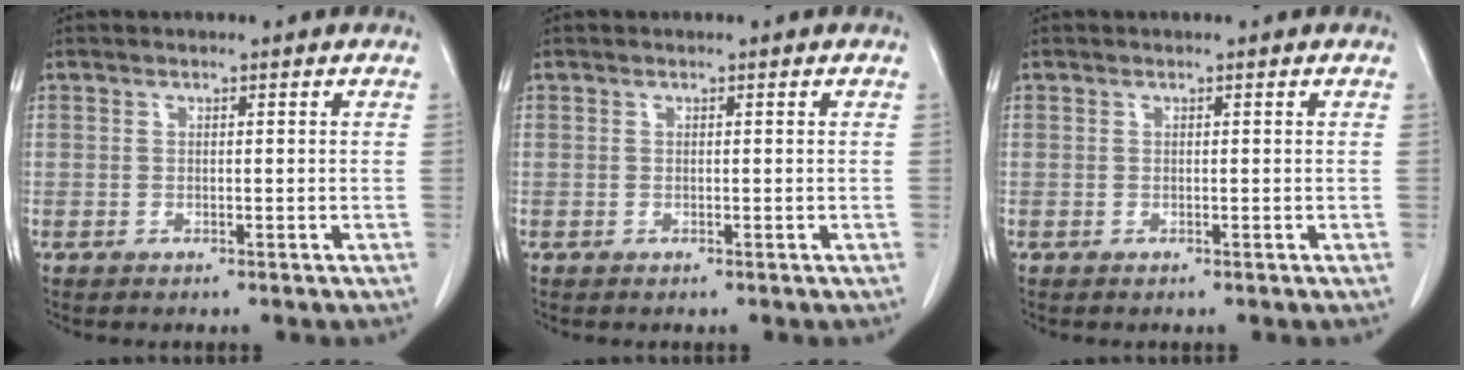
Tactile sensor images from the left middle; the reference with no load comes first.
{"total": 0.0}
{"total": 0.0}